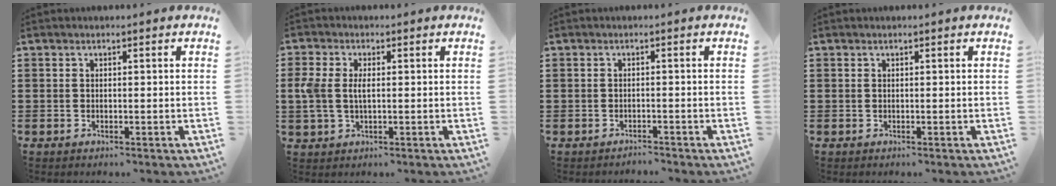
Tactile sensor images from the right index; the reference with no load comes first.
{"total": 4.1, "force": [0.3, 2.3, 3.3], "torque": [-0.092, 0.002, -0.004]}
{"total": 1.4, "force": [-1.3, 0.0, -0.3], "torque": [0.000, 0.002, -0.030]}
{"total": 0.0}